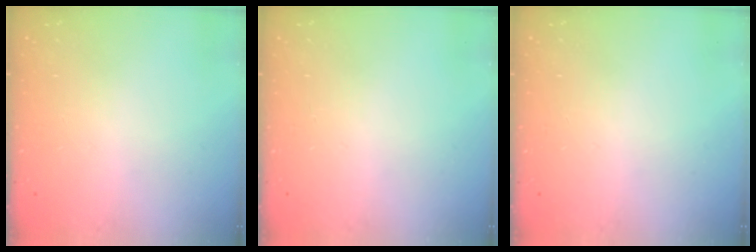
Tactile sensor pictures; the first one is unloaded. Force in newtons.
{"total": 0.0}
{"total": 0.0}